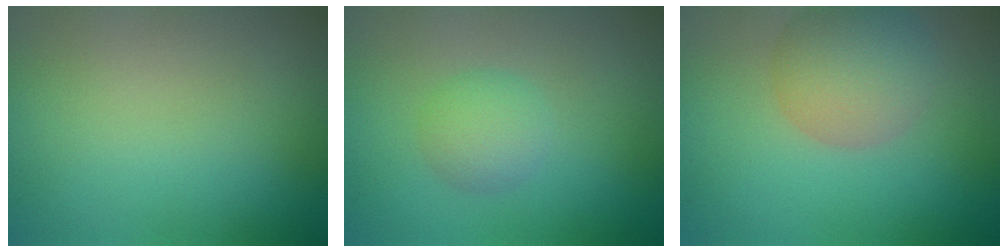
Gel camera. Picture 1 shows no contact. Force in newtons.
{"total": 2.5, "press": 2.5, "slide": 0.1}
{"total": 5.4, "press": 5.4, "slide": 0.4}